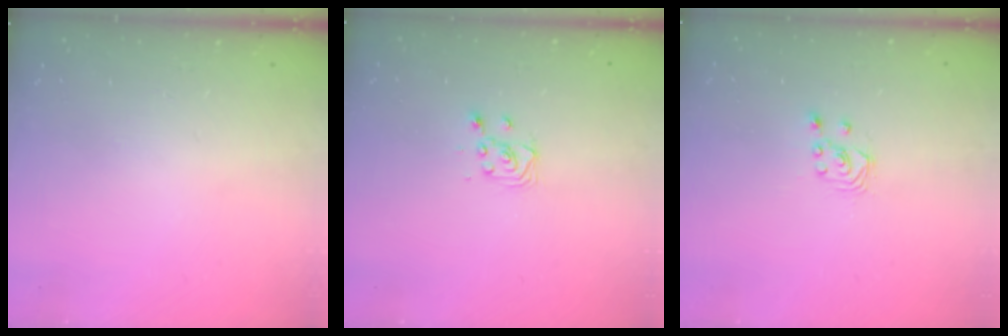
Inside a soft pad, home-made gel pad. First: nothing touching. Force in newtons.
{"total": 3.5, "press": 3.5, "slide": 0.4}
{"total": 2.1, "press": 2.1, "slide": 0.3}